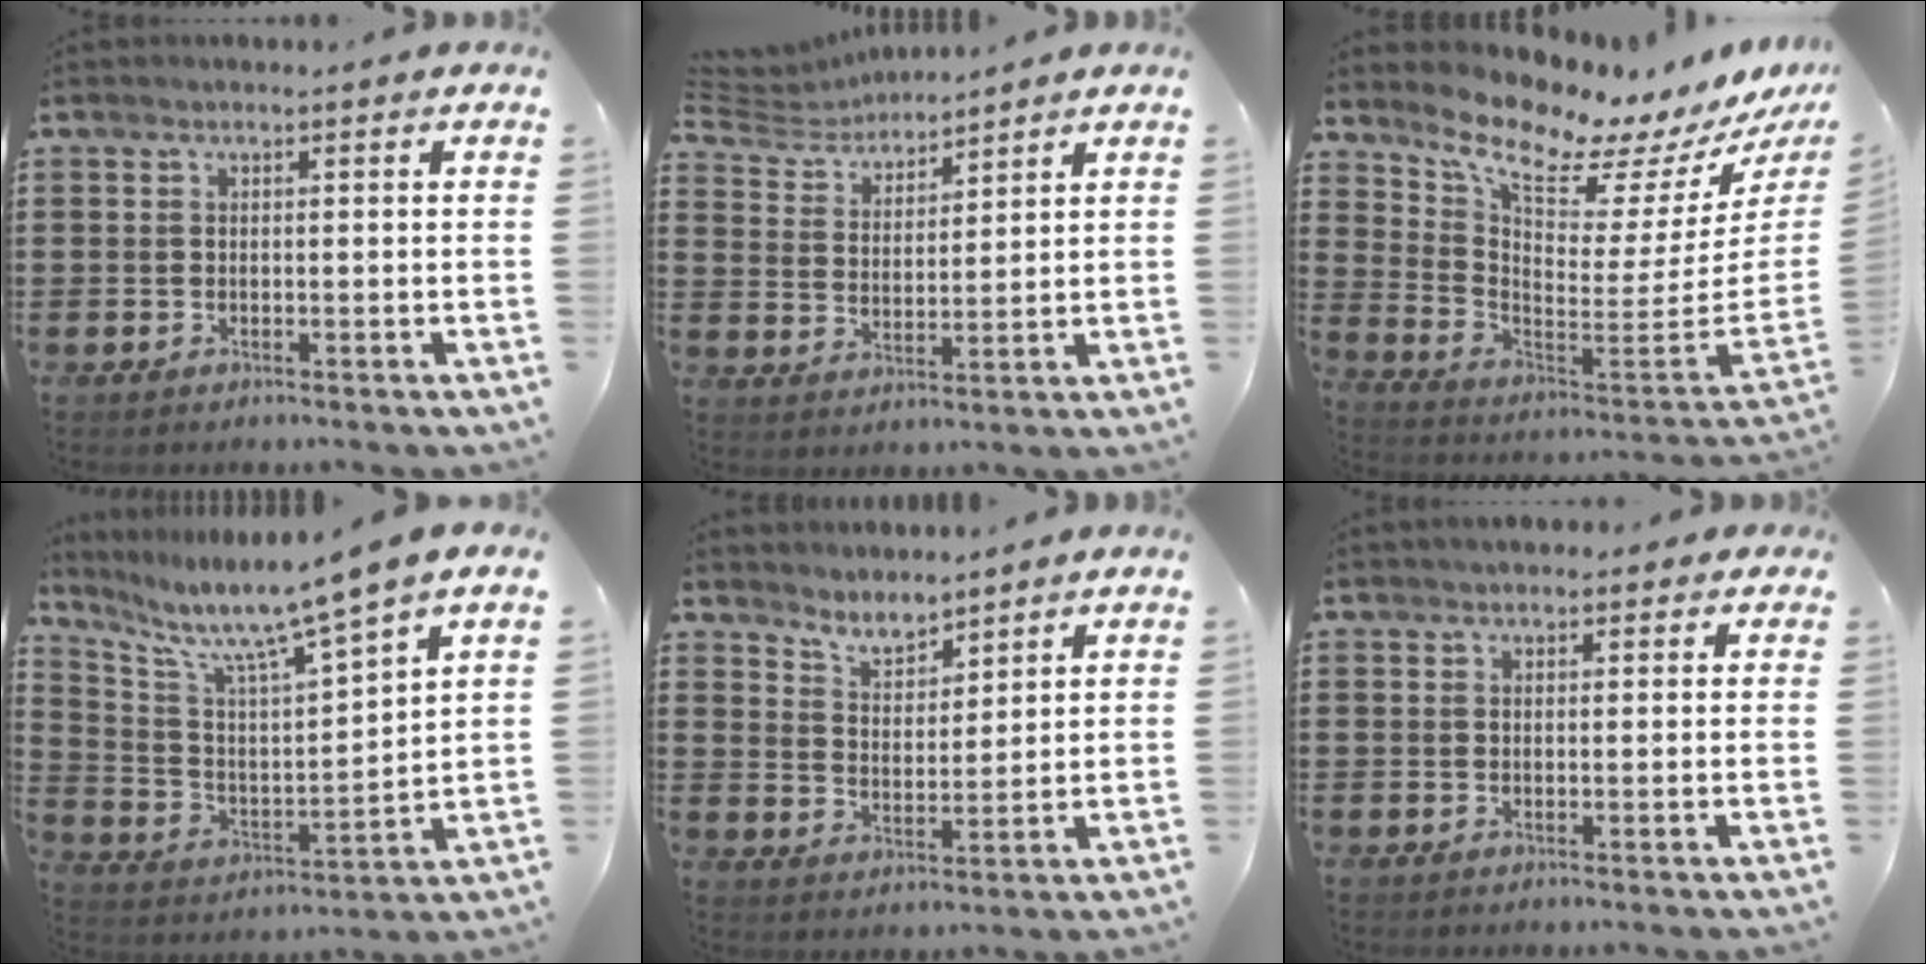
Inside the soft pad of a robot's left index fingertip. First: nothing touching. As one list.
[{"total": 4.8, "force": [4.6, 1.3, 0.8], "torque": [-0.041, -0.019, 0.080]}, {"total": 9.6, "force": [8.4, 1.6, 4.4], "torque": [-0.108, -0.082, 0.137]}, {"total": 9.1, "force": [7.3, -0.6, 5.4], "torque": [-0.133, -0.052, 0.114]}, {"total": 4.3, "force": [4.1, 0.9, 0.5], "torque": [-0.027, -0.011, 0.076]}, {"total": 1.6, "force": [1.3, 0.8, 0.6], "torque": [-0.014, 0.007, 0.023]}]